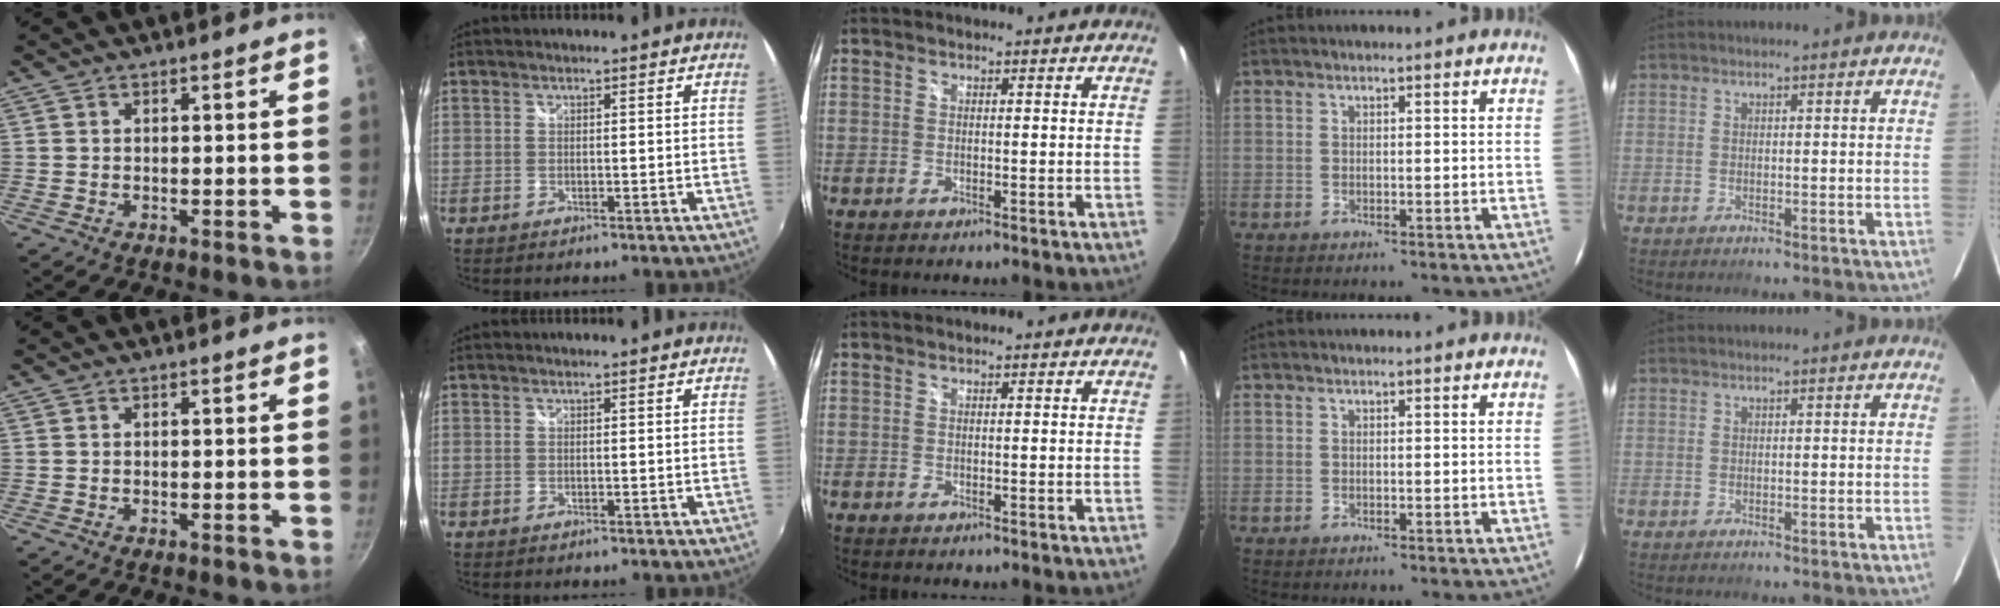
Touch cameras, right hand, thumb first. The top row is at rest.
{}